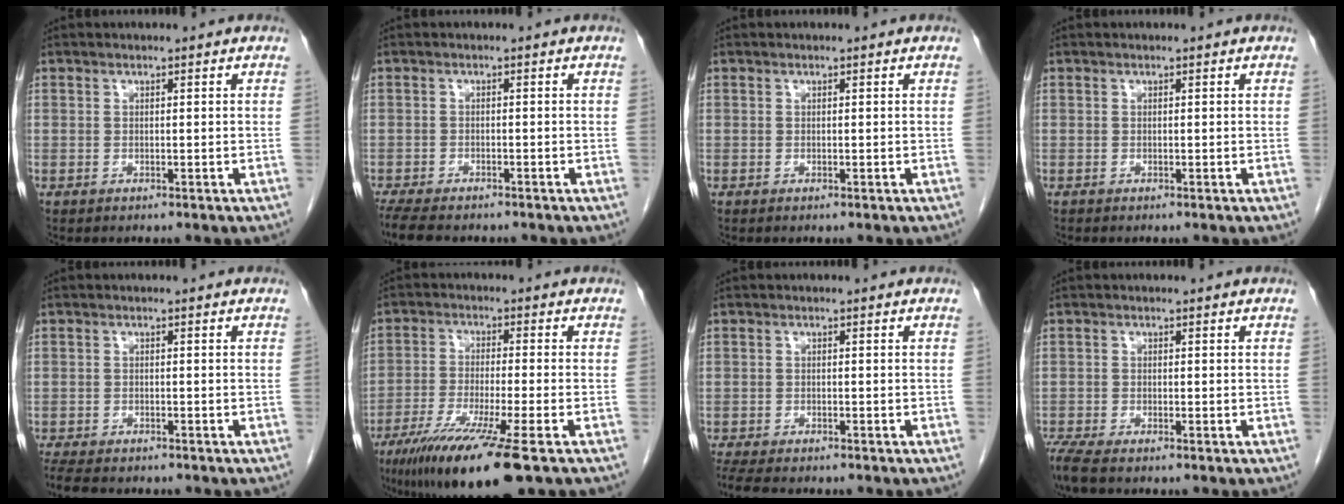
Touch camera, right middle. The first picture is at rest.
{"total": 8.1, "force": [-6.7, 2.3, 3.8], "torque": [-0.066, -0.012, -0.102]}
{"total": 0.0}
{"total": 0.0}
{"total": 7.0, "force": [-5.9, 1.9, 3.1], "torque": [-0.053, -0.011, -0.090]}
{"total": 13.8, "force": [-8.8, -0.2, 10.6], "torque": [-0.199, -0.046, -0.151]}
{"total": 7.1, "force": [-6.1, 1.6, 3.4], "torque": [-0.055, -0.010, -0.094]}
{"total": 3.0, "force": [-2.5, 0.2, 1.6], "torque": [-0.038, -0.010, -0.050]}